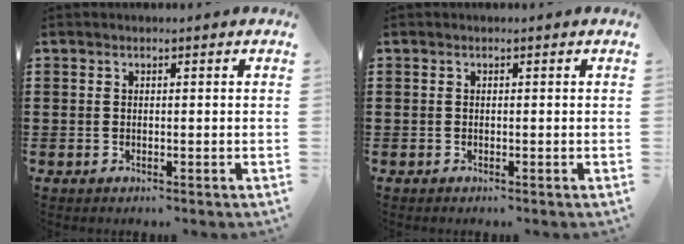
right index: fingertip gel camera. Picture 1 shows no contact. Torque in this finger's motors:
{"motor_torque": [0.96, 1.11, 0.02, 0.00]}